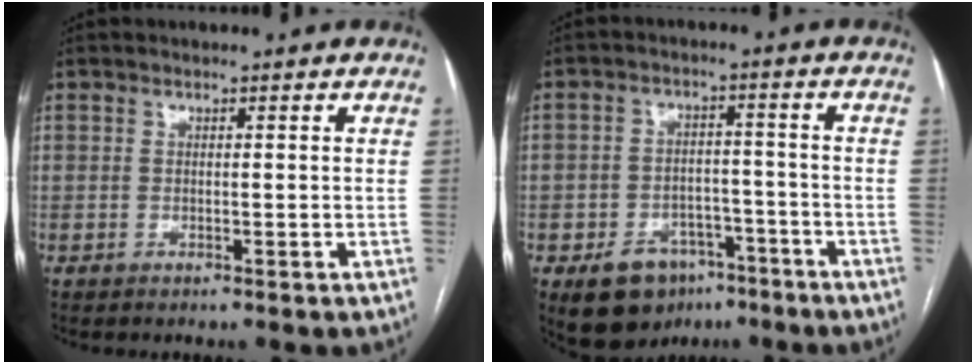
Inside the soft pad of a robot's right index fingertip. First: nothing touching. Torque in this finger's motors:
{"motor_torque": [-0.48, 0.00, -0.78, -0.21]}